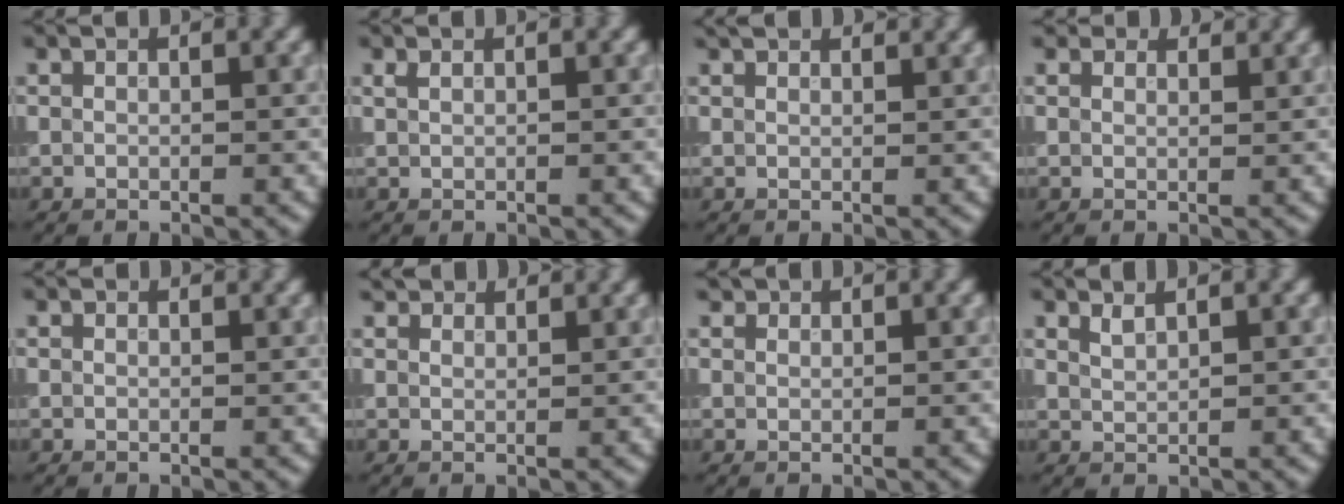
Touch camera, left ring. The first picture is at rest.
{"total": 0.6, "force": [0.4, 0.2, 0.4], "torque": [-0.008, 0.004, 0.010]}
{"total": 2.9, "force": [2.7, 0.5, 0.9], "torque": [-0.017, 0.006, 0.034]}
{"total": 2.9, "force": [2.6, 1.1, 0.7], "torque": [-0.013, -0.007, 0.034]}
{"total": 1.1, "force": [1.1, 0.2, 0.2], "torque": [-0.008, -0.005, 0.009]}
{"total": 4.7, "force": [4.1, 1.8, 1.6], "torque": [-0.039, 0.008, 0.061]}
{"total": 1.1, "force": [1.0, 0.5, 0.2], "torque": [-0.004, -0.001, 0.017]}
{"total": 1.0, "force": [0.9, 0.2, 0.5], "torque": [-0.012, -0.002, 0.022]}